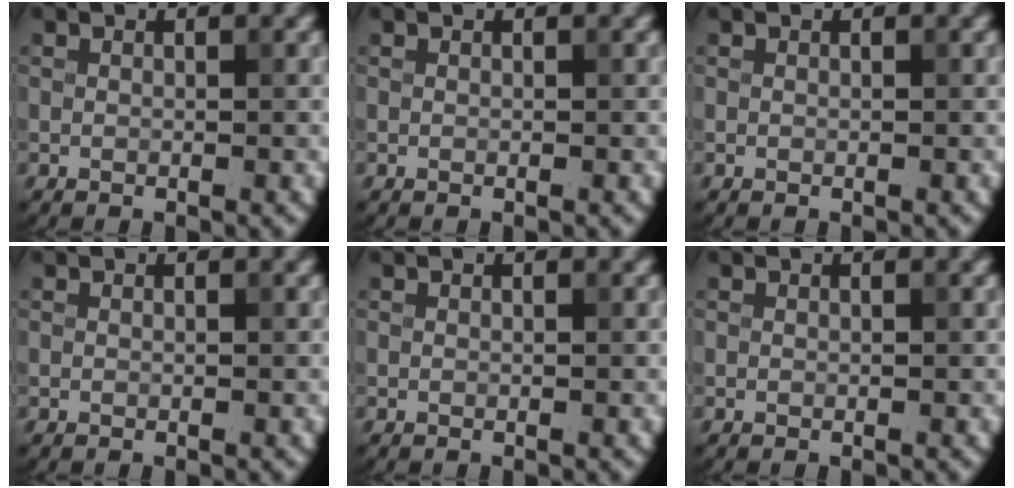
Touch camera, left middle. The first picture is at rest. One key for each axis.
{"total": 0.0}
{"total": 0.0}
{"total": 0.0}
{"total": 0.0}
{"total": 0.0}